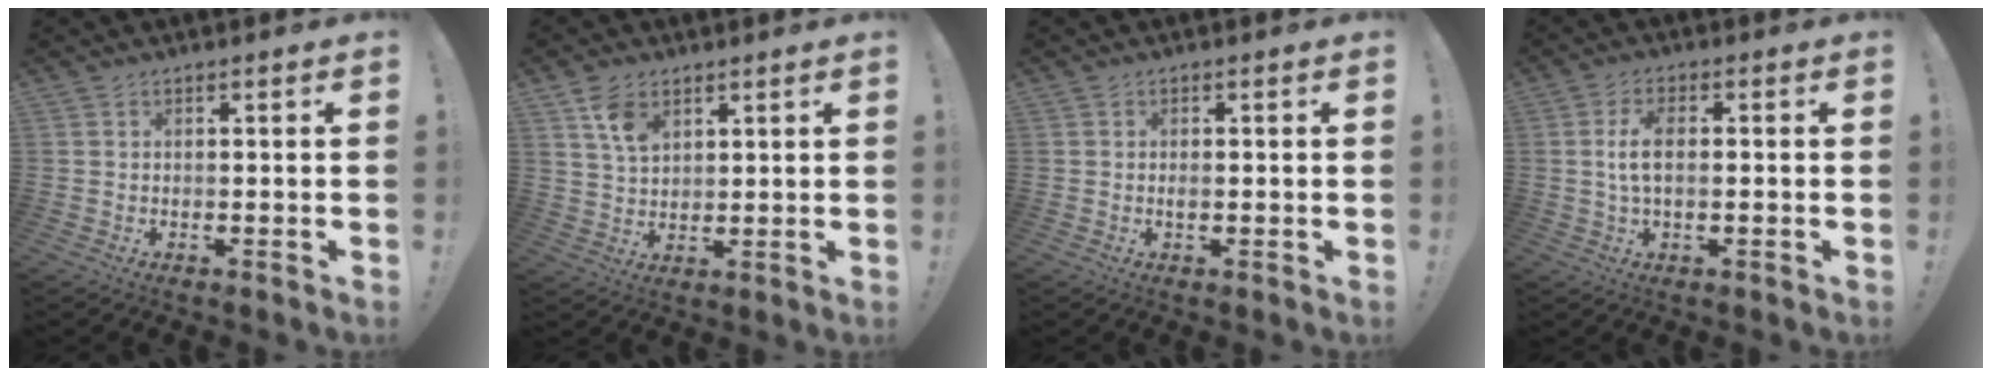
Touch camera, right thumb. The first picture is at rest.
{"total": 7.0, "force": [4.1, 4.2, 3.8], "torque": [-0.055, -0.020, 0.076]}
{"total": 1.1, "force": [-0.2, 0.4, 1.0], "torque": [-0.016, 0.000, -0.004]}
{"total": 6.2, "force": [0.2, 2.5, 5.7], "torque": [-0.107, -0.002, 0.002]}